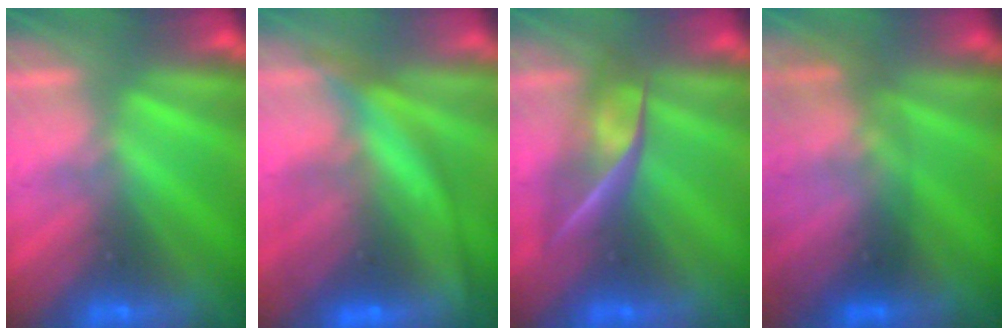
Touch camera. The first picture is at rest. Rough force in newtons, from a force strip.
{"total": 10.5}
{"total": 2.4}
{"total": 2.8}